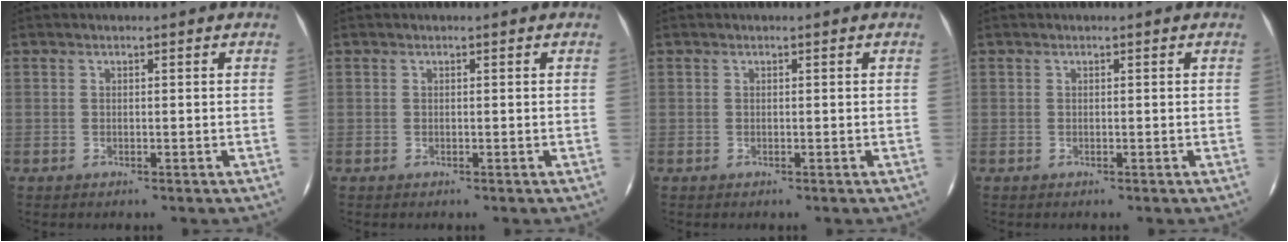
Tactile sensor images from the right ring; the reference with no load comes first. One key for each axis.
{"total": 0.0}
{"total": 0.0}
{"total": 0.0}